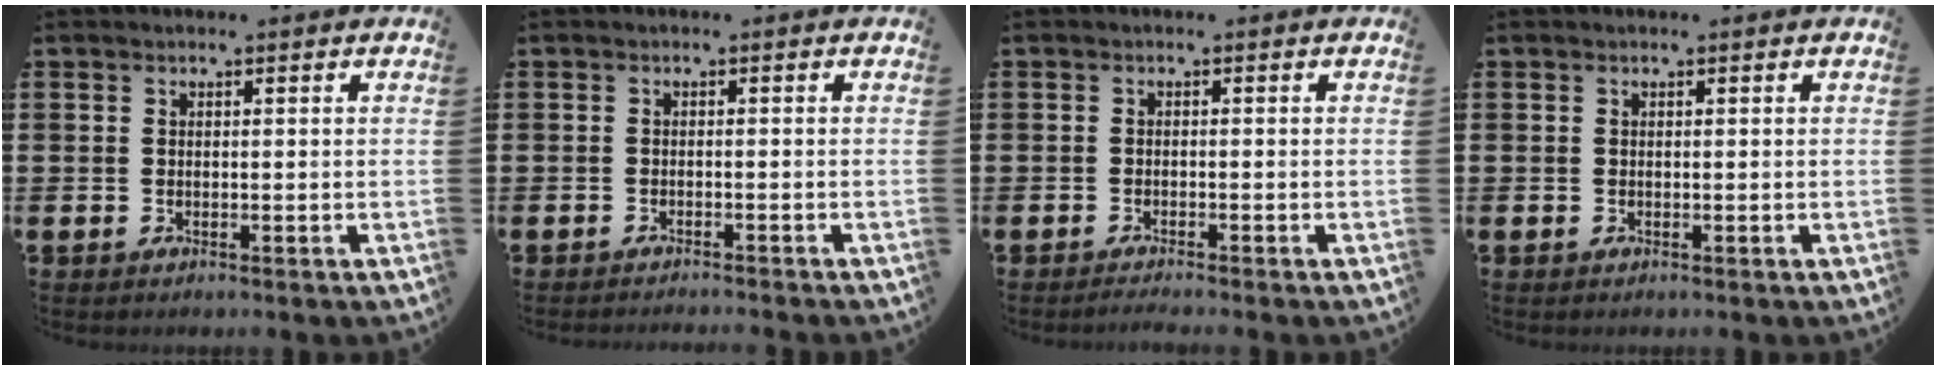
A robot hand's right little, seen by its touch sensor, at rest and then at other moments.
{"total": 0.8, "force": [-0.7, -0.2, 0.0], "torque": [0.001, 0.000, -0.016]}
{"total": 0.7, "force": [-0.6, -0.1, 0.4], "torque": [-0.006, -0.002, -0.011]}
{"total": 0.0}